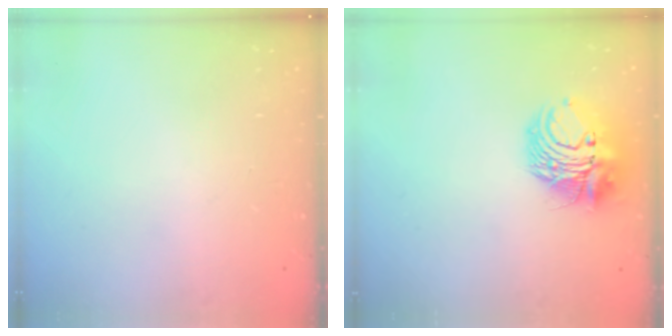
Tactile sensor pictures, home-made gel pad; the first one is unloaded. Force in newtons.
{"total": 11.5, "press": 11.3, "slide": 1.6}